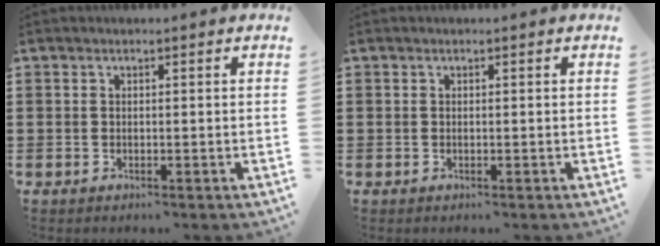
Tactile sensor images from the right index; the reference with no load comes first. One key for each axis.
{"total": 0.0}